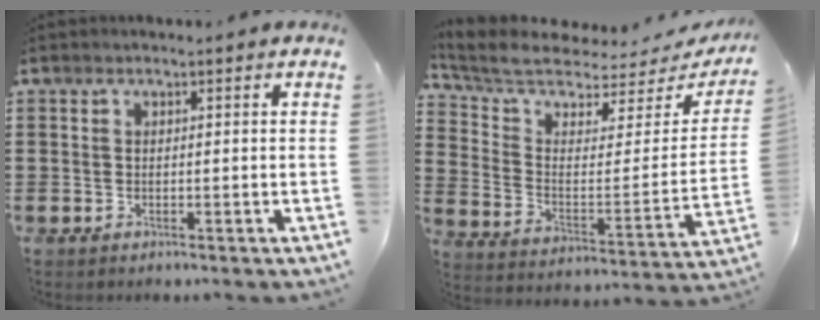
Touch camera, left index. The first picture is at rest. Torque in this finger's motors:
{"motor_torque": [2.14, 0.00, 0.36, 0.09]}